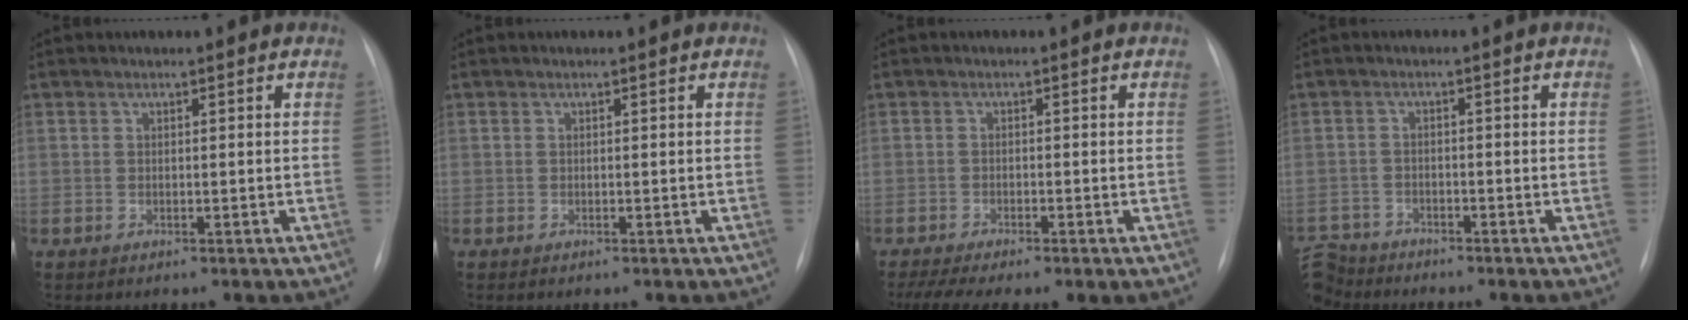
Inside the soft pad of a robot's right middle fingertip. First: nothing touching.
{"total": 0.0}
{"total": 6.6, "force": [-4.9, 1.1, 4.4], "torque": [-0.071, -0.007, -0.078]}
{"total": 5.9, "force": [-5.6, 2.1, -0.3], "torque": [0.005, -0.002, -0.107]}